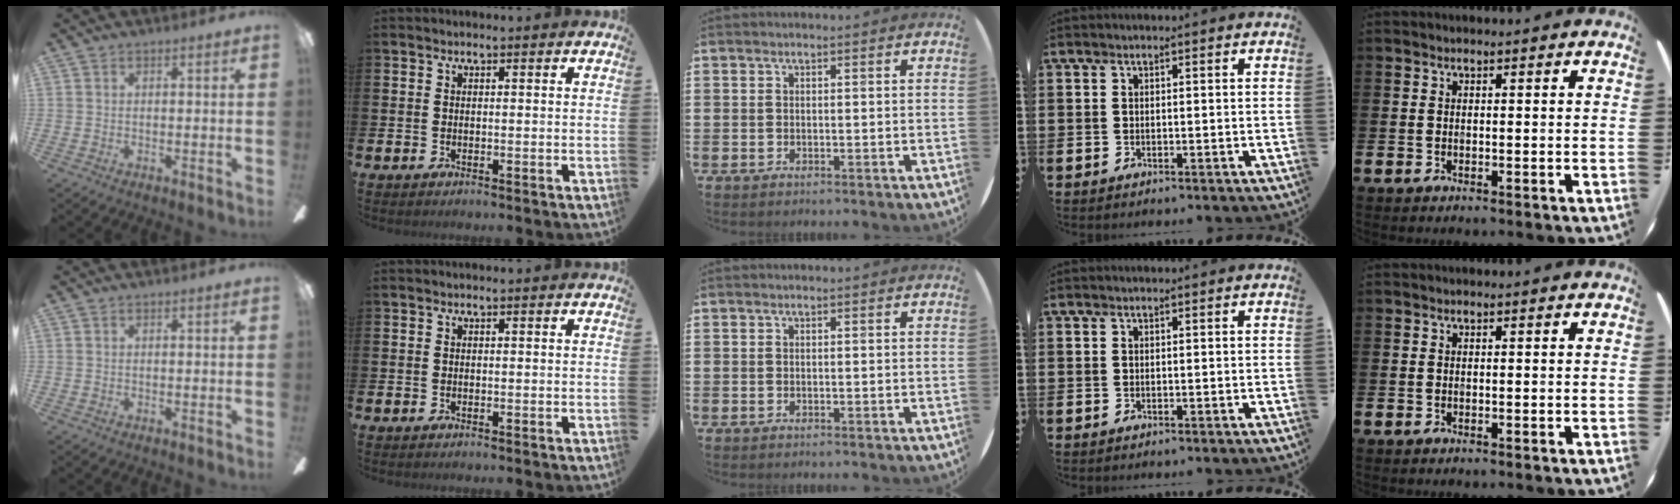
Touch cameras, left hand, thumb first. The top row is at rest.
{}